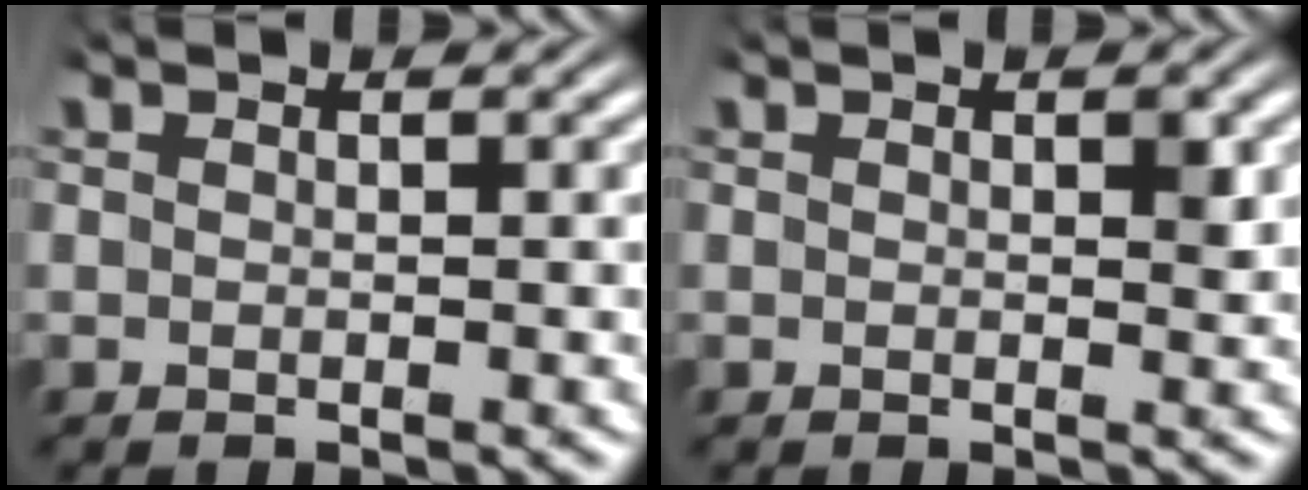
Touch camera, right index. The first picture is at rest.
{"total": 0.7, "force": [0.3, 0.3, 0.6], "torque": [-0.004, -0.002, 0.004]}